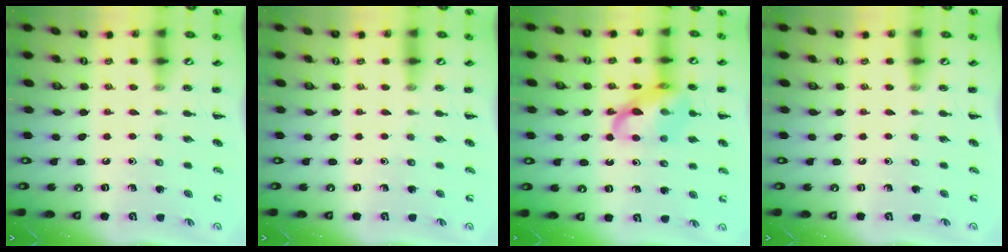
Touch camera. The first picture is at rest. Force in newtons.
{"total": 0.0}
{"total": 16.6, "press": 16.3, "slide": 3.1}
{"total": 0.0}